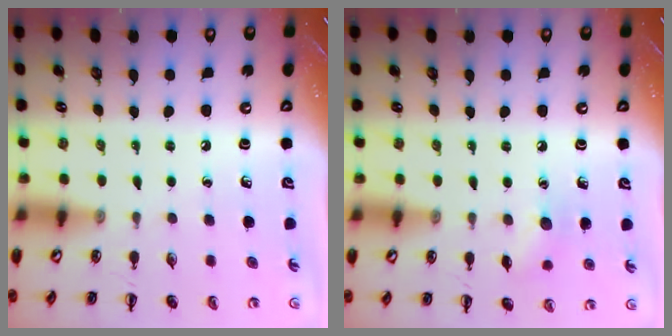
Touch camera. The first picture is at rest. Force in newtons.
{"total": 7.1, "press": 6.9, "slide": 1.6}